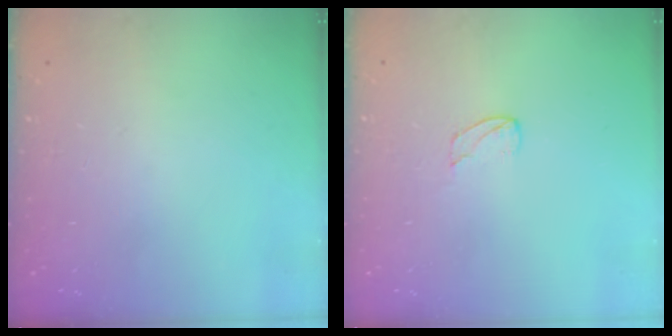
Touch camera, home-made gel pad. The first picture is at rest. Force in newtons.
{"total": 3.1, "press": 3.1, "slide": 0.1}